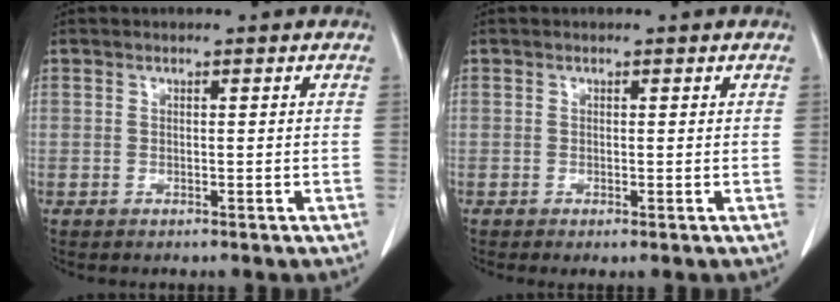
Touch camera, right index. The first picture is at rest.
{"total": 0.5, "force": [0.0, 0.2, 0.5], "torque": [-0.009, -0.002, 0.000]}